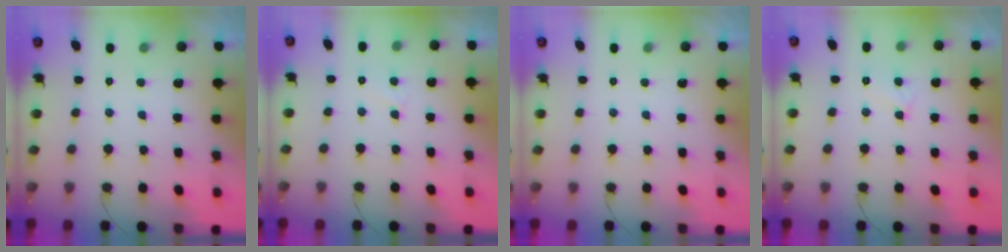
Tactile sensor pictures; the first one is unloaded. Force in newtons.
{"total": 2.0, "press": 2.0, "slide": 0.2}
{"total": 0.0}
{"total": 4.2, "press": 4.2, "slide": 0.4}